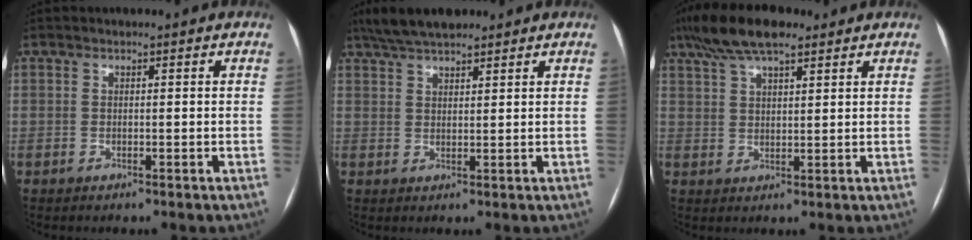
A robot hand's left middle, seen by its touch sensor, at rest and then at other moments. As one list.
[{"total": 7.3, "force": [6.1, 1.8, 3.8], "torque": [-0.066, 0.027, 0.108]}, {"total": 9.7, "force": [7.0, 2.5, 6.2], "torque": [-0.121, 0.030, 0.124]}]